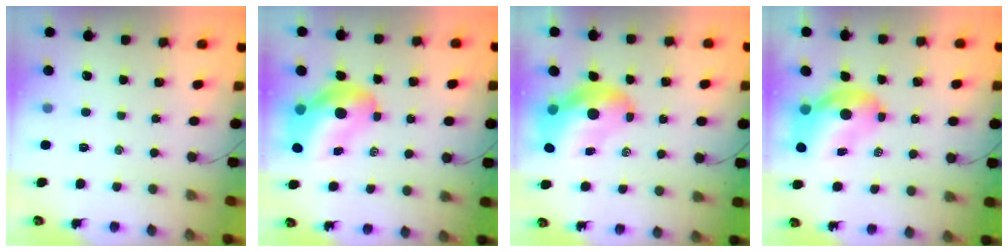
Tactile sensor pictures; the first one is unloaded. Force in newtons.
{"total": 13.2, "press": 12.7, "slide": 3.7}
{"total": 11.6, "press": 11.0, "slide": 3.4}
{"total": 8.3, "press": 8.0, "slide": 2.2}